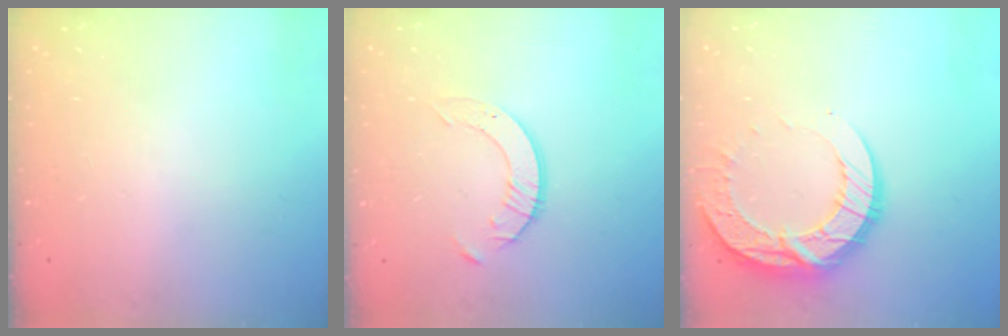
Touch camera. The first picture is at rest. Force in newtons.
{"total": 4.2, "press": 4.2, "slide": 0.5}
{"total": 15.4, "press": 15.4, "slide": 1.2}